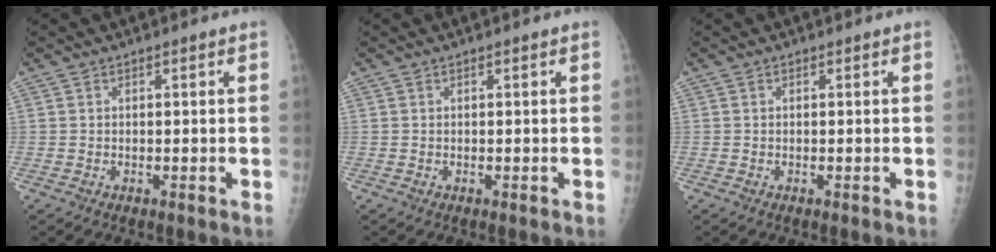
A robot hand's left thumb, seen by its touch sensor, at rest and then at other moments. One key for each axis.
{"total": 0.0}
{"total": 0.0}